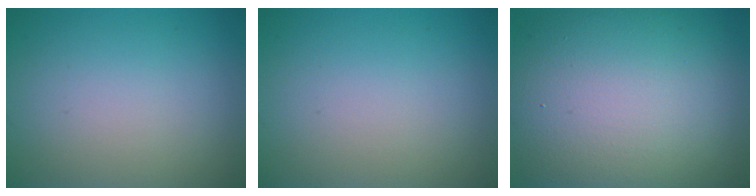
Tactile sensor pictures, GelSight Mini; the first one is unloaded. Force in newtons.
{"total": 0.0}
{"total": 15.0, "press": 15.0, "slide": 0.9}